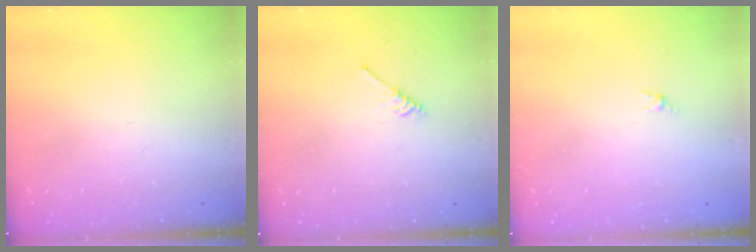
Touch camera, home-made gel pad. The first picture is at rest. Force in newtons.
{"total": 2.1, "press": 2.1, "slide": 0.4}
{"total": 1.1, "press": 1.0, "slide": 0.5}